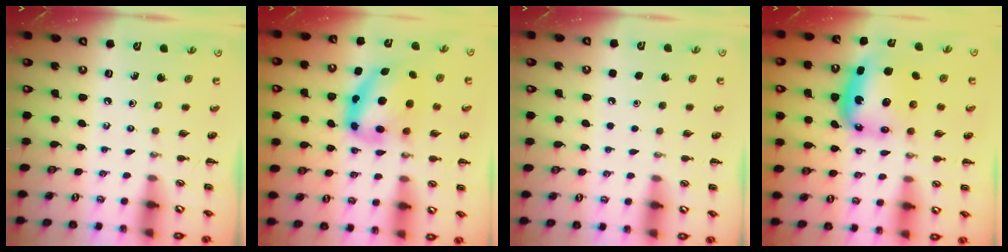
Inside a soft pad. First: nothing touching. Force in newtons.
{"total": 9.8, "press": 9.5, "slide": 2.5}
{"total": 1.6, "press": 1.6, "slide": 0.1}
{"total": 7.1, "press": 6.8, "slide": 2.1}